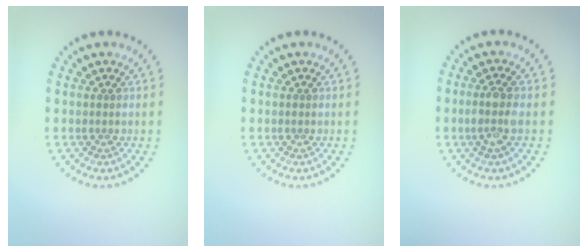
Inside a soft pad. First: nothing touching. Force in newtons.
{"total": 0.0}
{"total": 2.3, "press": 2.1, "slide": 1.1}